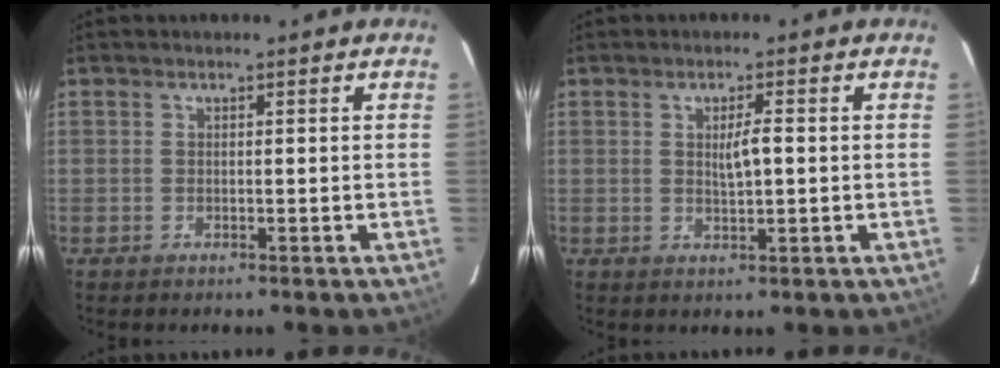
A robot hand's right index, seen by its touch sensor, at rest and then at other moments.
{"total": 2.8, "force": [0.3, 0.3, 2.8], "torque": [-0.051, -0.002, 0.007]}